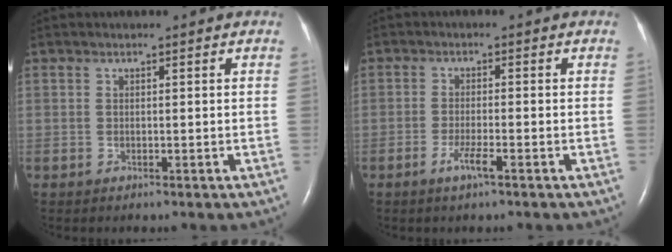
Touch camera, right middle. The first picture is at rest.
{"total": 2.8, "force": [-1.6, 0.1, 2.3], "torque": [-0.049, -0.004, -0.033]}